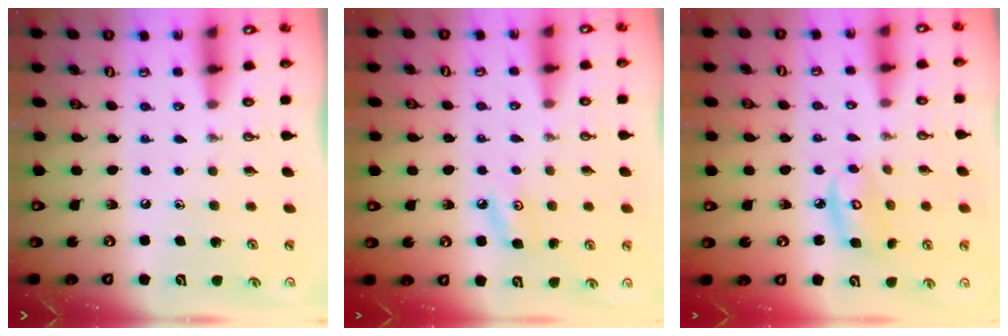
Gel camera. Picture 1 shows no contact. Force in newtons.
{"total": 4.9, "press": 4.8, "slide": 0.7}
{"total": 5.9, "press": 5.9, "slide": 0.3}